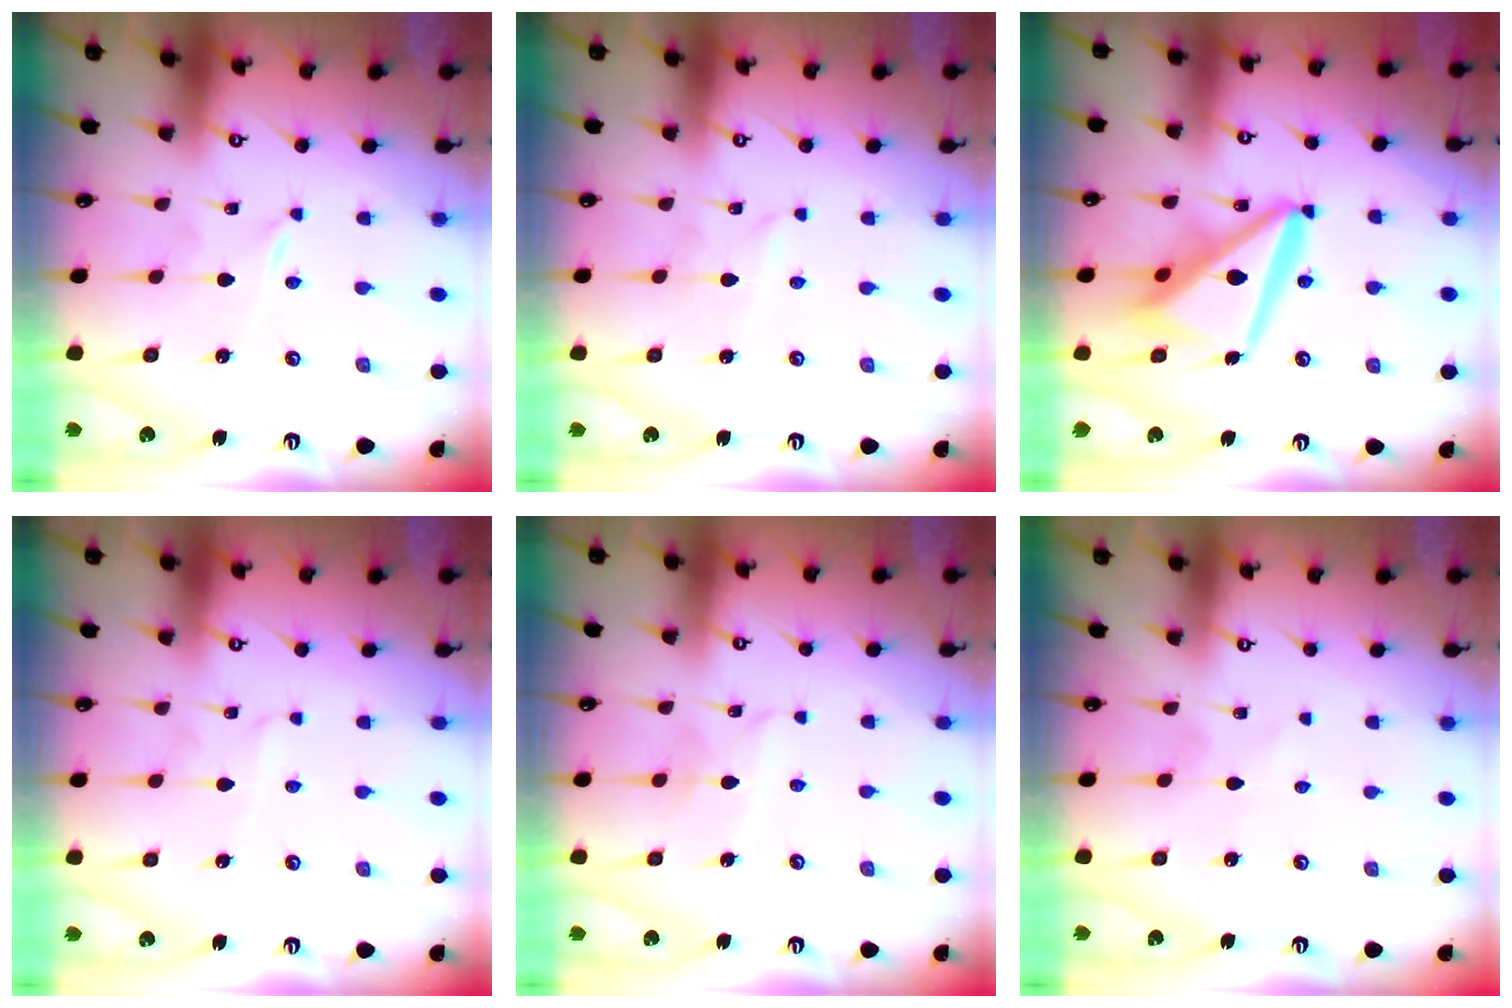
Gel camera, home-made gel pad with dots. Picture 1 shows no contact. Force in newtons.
{"total": 2.4, "press": 2.4, "slide": 0.4}
{"total": 17.1, "press": 17.0, "slide": 2.2}
{"total": 1.2, "press": 1.2, "slide": 0.1}
{"total": 5.6, "press": 5.6, "slide": 0.4}
{"total": 1.2, "press": 1.1, "slide": 0.2}